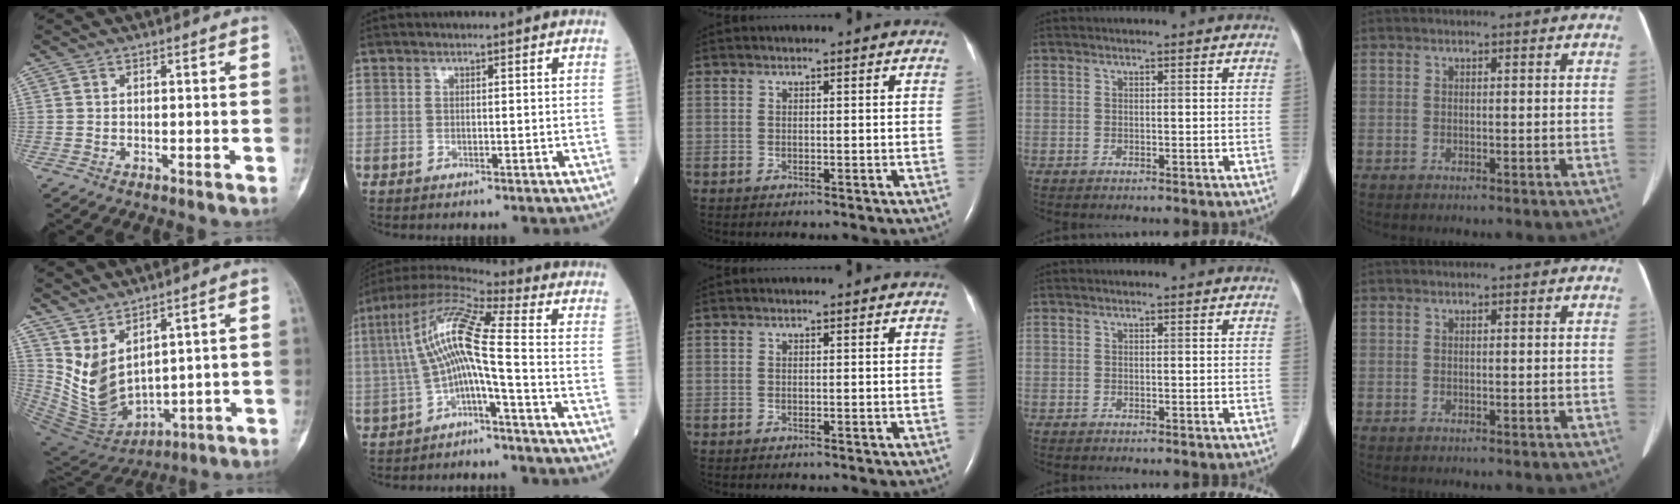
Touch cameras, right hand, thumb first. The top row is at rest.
{"thumb": {"total": 10.7, "force": [4.7, 5.3, 8.1], "torque": [-0.131, -0.046, 0.123]}, "index": {"total": 11.1, "force": [-1.5, 0.6, 11.0], "torque": [-0.223, 0.037, -0.035]}}